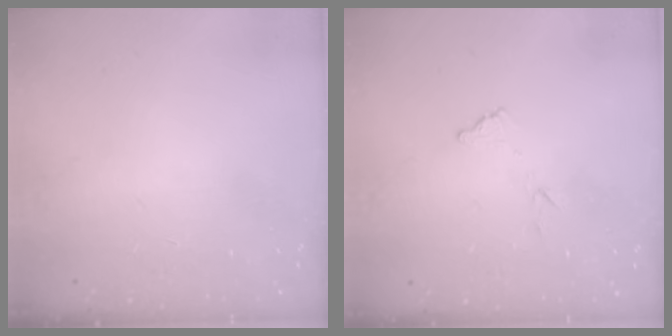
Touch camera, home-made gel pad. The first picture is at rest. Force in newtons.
{"total": 6.5, "press": 6.5, "slide": 0.4}